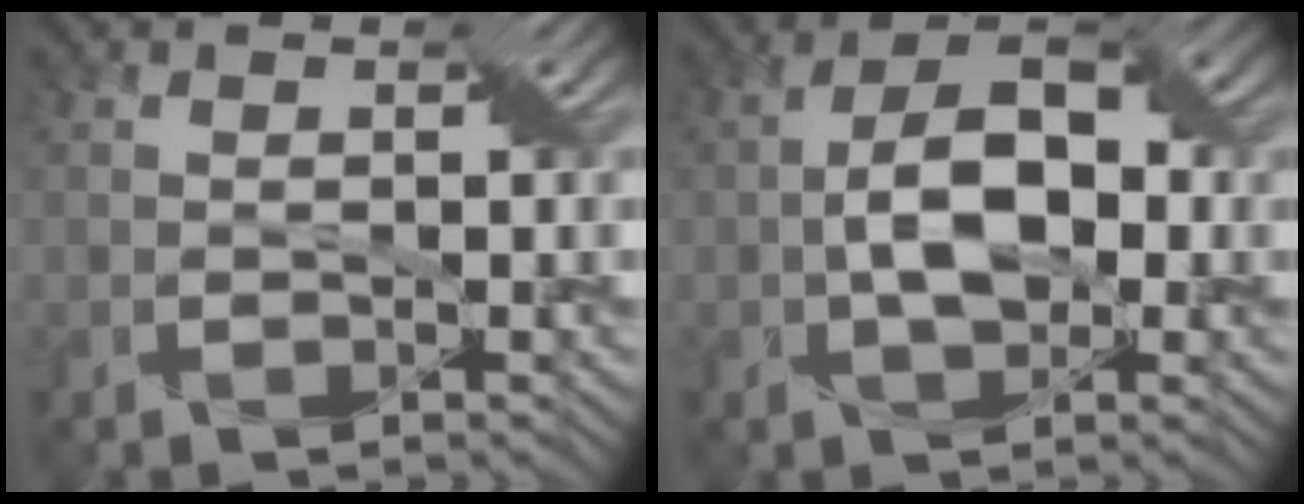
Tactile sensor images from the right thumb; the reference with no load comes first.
{"total": 7.3, "force": [-0.5, 4.2, 5.9], "torque": [-0.107, 0.011, -0.014]}